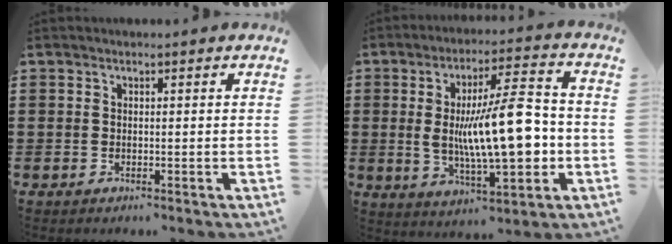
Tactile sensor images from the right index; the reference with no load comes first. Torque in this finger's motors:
{"motor_torque": [2.14, 0.00, 1.05, 0.21]}